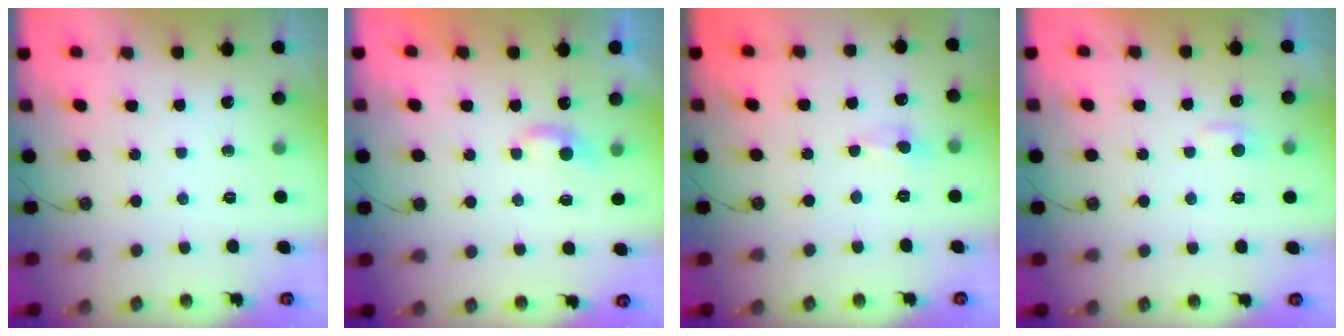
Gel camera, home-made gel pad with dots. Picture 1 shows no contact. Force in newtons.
{"total": 1.7, "press": 1.7, "slide": 0.4}
{"total": 0.7, "press": 0.7, "slide": 0.3}
{"total": 2.5, "press": 2.5, "slide": 0.5}